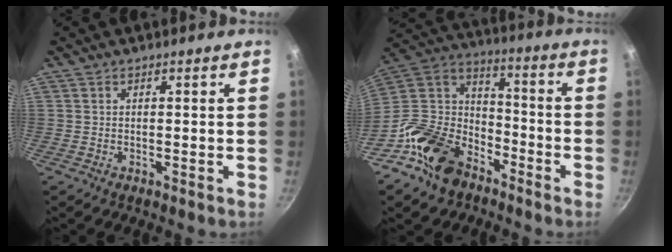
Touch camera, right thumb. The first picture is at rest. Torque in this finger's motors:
{"motor_torque": [3.17, 1.82, 1.12, -0.95, 0.22]}